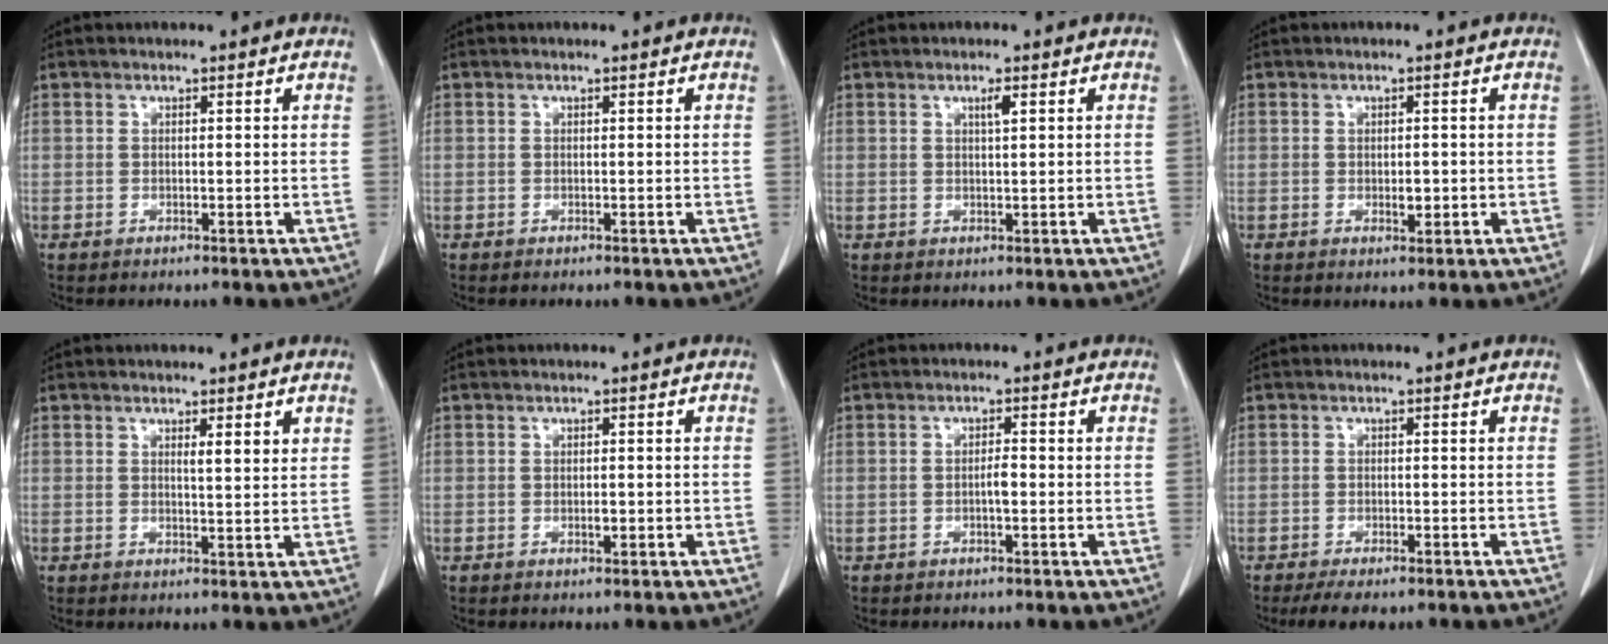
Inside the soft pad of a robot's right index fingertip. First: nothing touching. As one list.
[{"total": 0.0}, {"total": 1.4, "force": [0.7, 0.0, 1.3], "torque": [-0.024, -0.001, 0.011]}, {"total": 1.8, "force": [-0.1, 1.0, 1.5], "torque": [-0.020, 0.001, 0.004]}, {"total": 2.4, "force": [1.3, 0.2, 2.0], "torque": [-0.036, -0.005, 0.021]}, {"total": 1.1, "force": [-0.1, 0.6, 1.0], "torque": [-0.015, 0.002, 0.002]}, {"total": 1.6, "force": [-0.3, 0.3, 1.5], "torque": [-0.025, 0.004, -0.004]}, {"total": 4.1, "force": [-3.2, 1.4, 2.2], "torque": [-0.035, -0.008, -0.044]}]